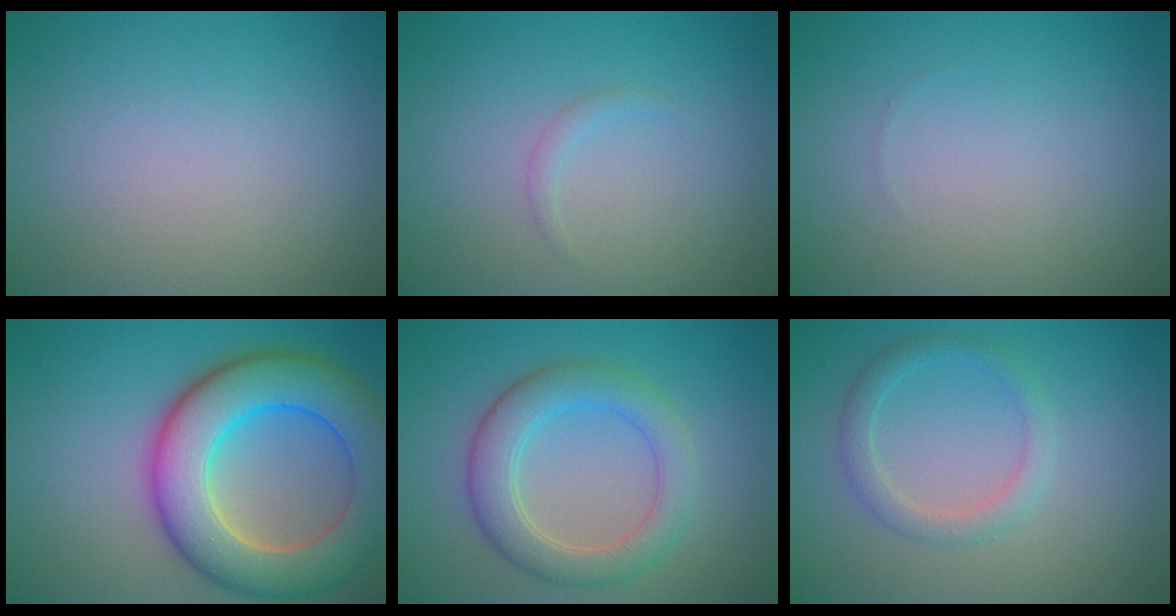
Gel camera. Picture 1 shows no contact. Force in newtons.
{"total": 0.7, "press": 0.7, "slide": 0.1}
{"total": 0.0}
{"total": 10.6, "press": 10.5, "slide": 0.5}
{"total": 4.7, "press": 4.7, "slide": 0.1}
{"total": 2.2, "press": 2.2, "slide": 0.2}